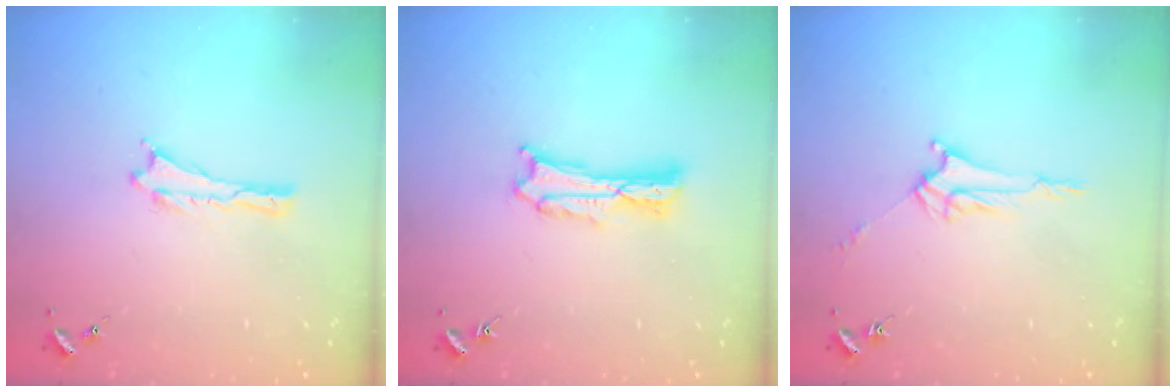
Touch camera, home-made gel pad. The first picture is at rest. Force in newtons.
{"total": 2.7, "press": 2.7, "slide": 0.3}
{"total": 3.0, "press": 3.0, "slide": 0.3}